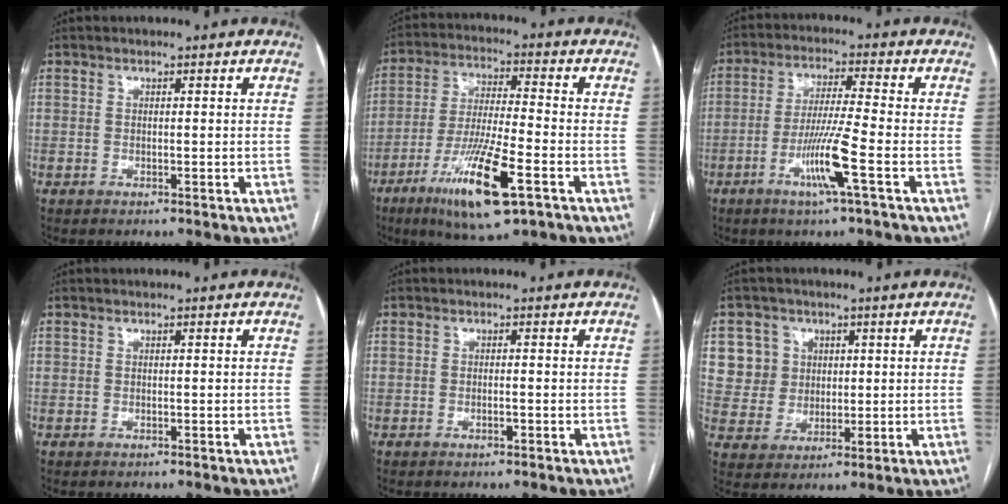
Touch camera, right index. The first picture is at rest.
{"total": 14.5, "force": [-7.2, 1.8, 12.5], "torque": [-0.240, -0.028, -0.124]}
{"total": 8.5, "force": [-3.4, -1.0, 7.7], "torque": [-0.149, -0.012, -0.069]}
{"total": 0.0}
{"total": 1.0, "force": [-0.5, 0.2, 0.8], "torque": [-0.017, 0.000, -0.007]}
{"total": 7.8, "force": [2.6, 7.3, 0.9], "torque": [-0.015, 0.018, 0.057]}